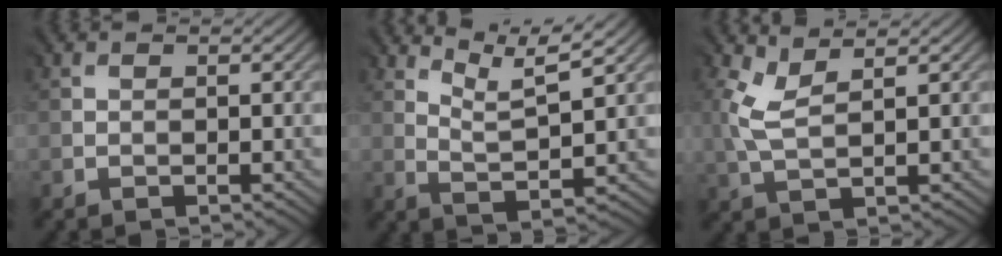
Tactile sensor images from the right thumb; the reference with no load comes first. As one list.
[{"total": 6.8, "force": [5.2, 0.6, 4.3], "torque": [-0.080, -0.002, 0.098]}, {"total": 3.1, "force": [1.8, 0.9, 2.4], "torque": [-0.069, 0.004, 0.040]}]